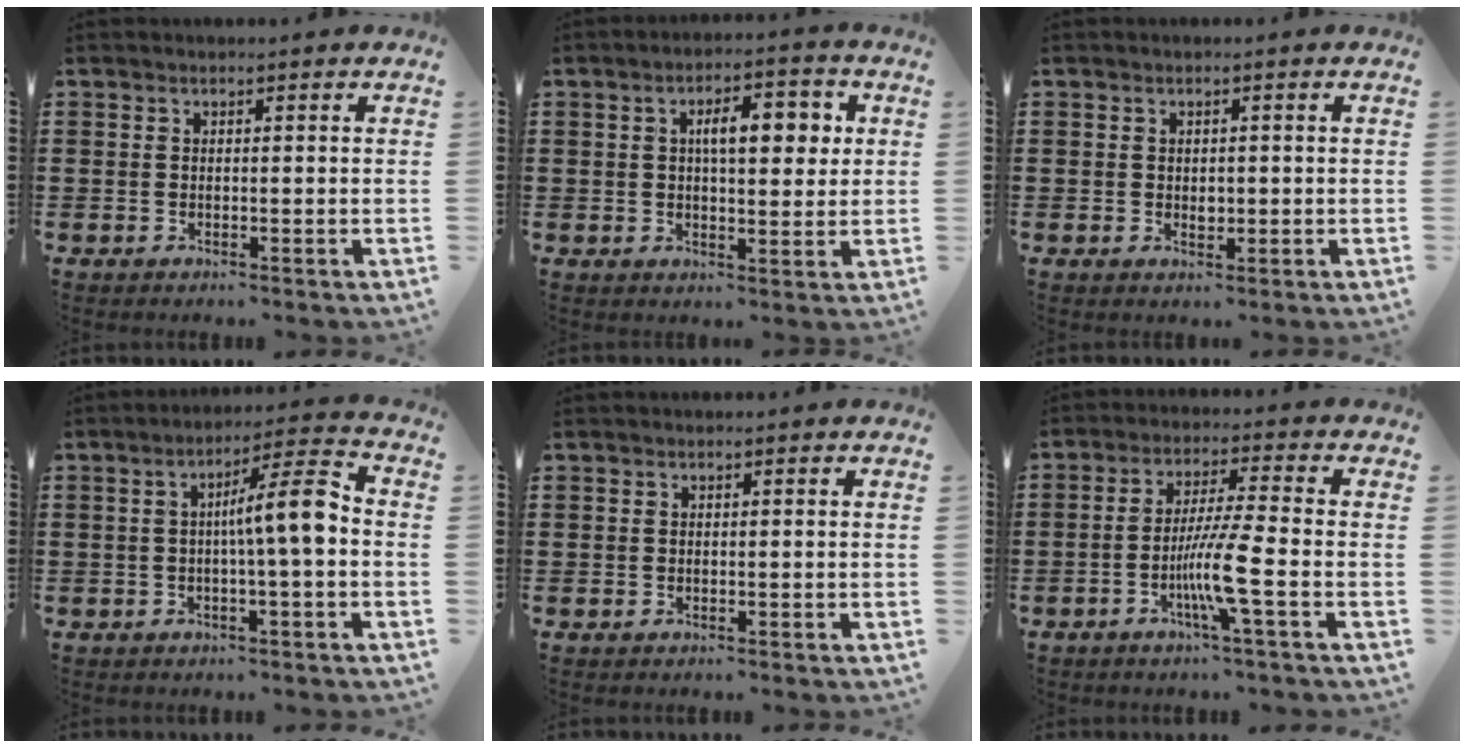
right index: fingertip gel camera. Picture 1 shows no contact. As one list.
[{"total": 7.0, "force": [1.7, 2.8, 6.2], "torque": [-0.100, 0.004, 0.020]}, {"total": 1.3, "force": [0.0, 1.0, 0.9], "torque": [-0.009, 0.003, -0.002]}, {"total": 7.6, "force": [-0.3, 0.9, 7.5], "torque": [-0.122, 0.000, -0.015]}, {"total": 0.0}, {"total": 7.7, "force": [-2.9, -0.4, 7.1], "torque": [-0.140, -0.017, -0.058]}]